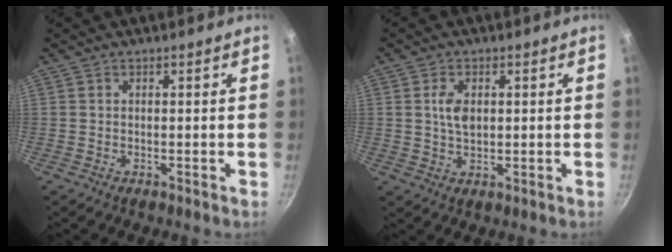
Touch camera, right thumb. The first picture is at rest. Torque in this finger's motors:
{"motor_torque": [0.84, 0.79, 0.49, 0.25, 0.01]}